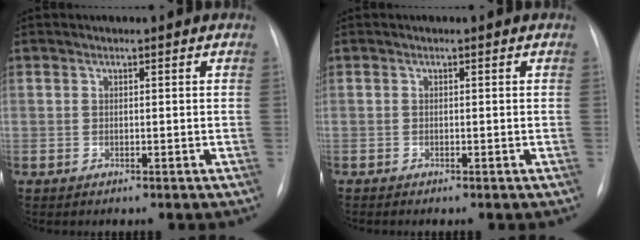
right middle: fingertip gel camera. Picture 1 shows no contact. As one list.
[{"total": 0.0}]